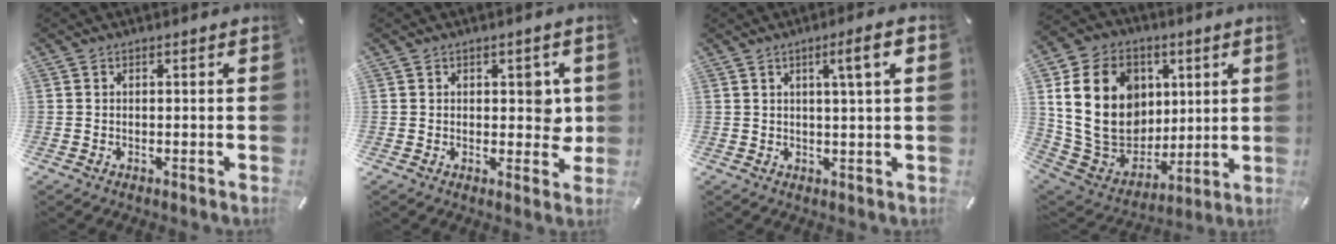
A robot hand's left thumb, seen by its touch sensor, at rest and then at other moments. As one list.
[{"total": 5.2, "force": [1.1, 3.5, 3.6], "torque": [-0.023, -0.007, 0.010]}, {"total": 6.7, "force": [2.7, 0.6, 6.0], "torque": [-0.105, -0.003, 0.038]}, {"total": 23.0, "force": [5.2, 18.4, 12.8], "torque": [-0.233, -0.022, 0.109]}]